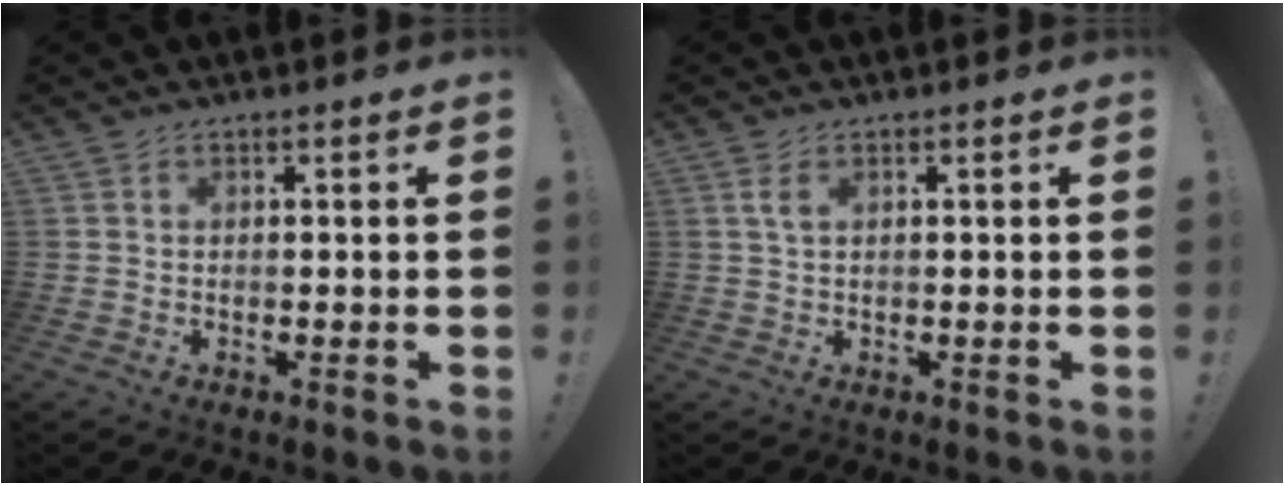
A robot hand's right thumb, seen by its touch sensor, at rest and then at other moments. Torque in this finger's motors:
{"motor_torque": [0.04, 0.01, -0.56, -0.57, -0.01]}